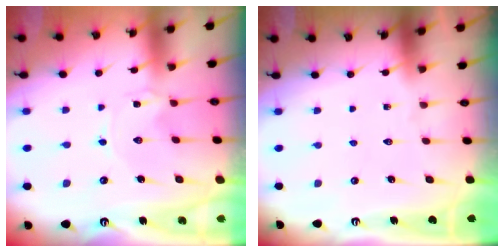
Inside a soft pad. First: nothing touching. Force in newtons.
{"total": 0.0}